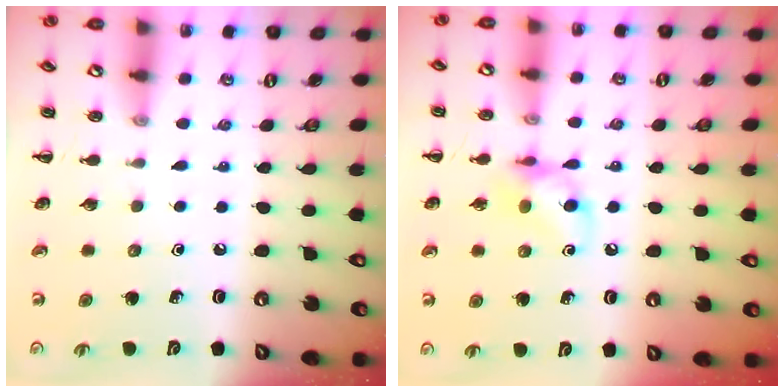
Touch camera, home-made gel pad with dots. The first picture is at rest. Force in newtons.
{"total": 8.6, "press": 8.6, "slide": 0.6}